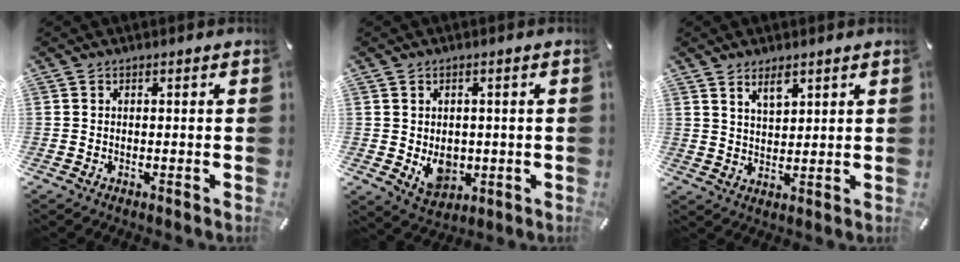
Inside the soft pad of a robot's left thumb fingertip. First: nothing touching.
{"total": 6.2, "force": [-0.5, 5.1, 3.5], "torque": [-0.045, -0.007, -0.008]}
{"total": 4.2, "force": [3.2, 1.8, 2.0], "torque": [-0.028, -0.017, 0.057]}